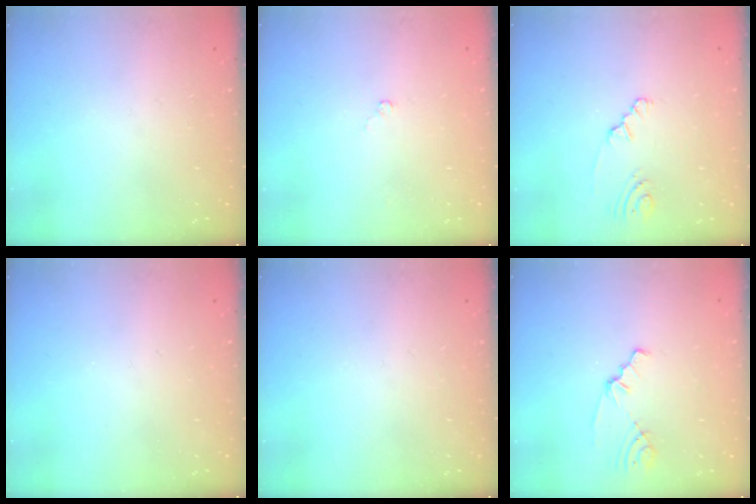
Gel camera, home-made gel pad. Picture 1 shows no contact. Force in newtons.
{"total": 2.4, "press": 2.3, "slide": 0.3}
{"total": 1.5, "press": 1.5, "slide": 0.2}
{"total": 0.0}
{"total": 0.0}
{"total": 1.8, "press": 1.8, "slide": 0.2}